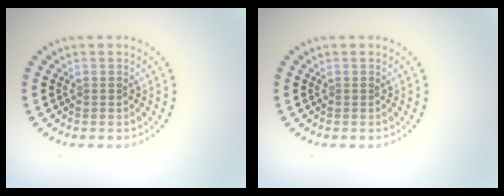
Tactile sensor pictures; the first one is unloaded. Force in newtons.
{"total": 0.0}